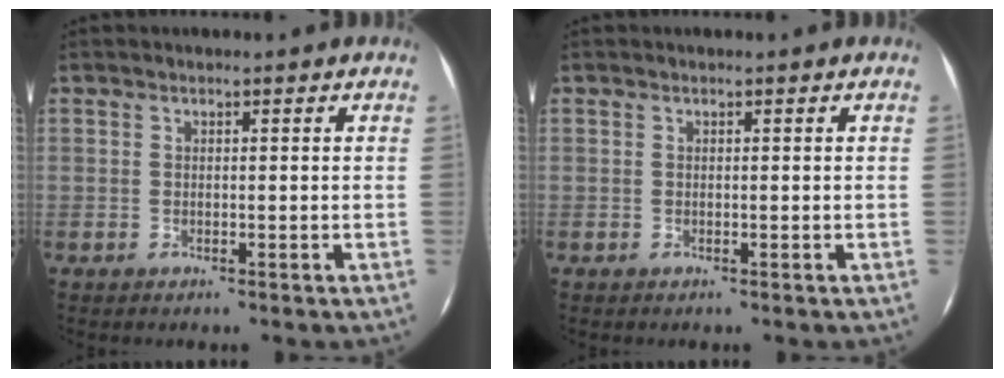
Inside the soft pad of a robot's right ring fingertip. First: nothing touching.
{"total": 0.0}